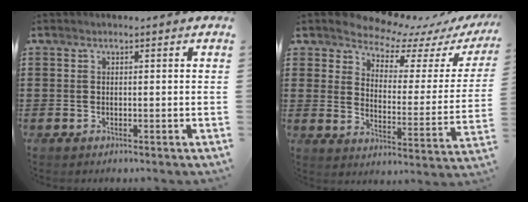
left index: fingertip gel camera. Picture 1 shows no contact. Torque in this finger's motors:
{"motor_torque": [2.14, 0.00, 0.74, 0.02]}